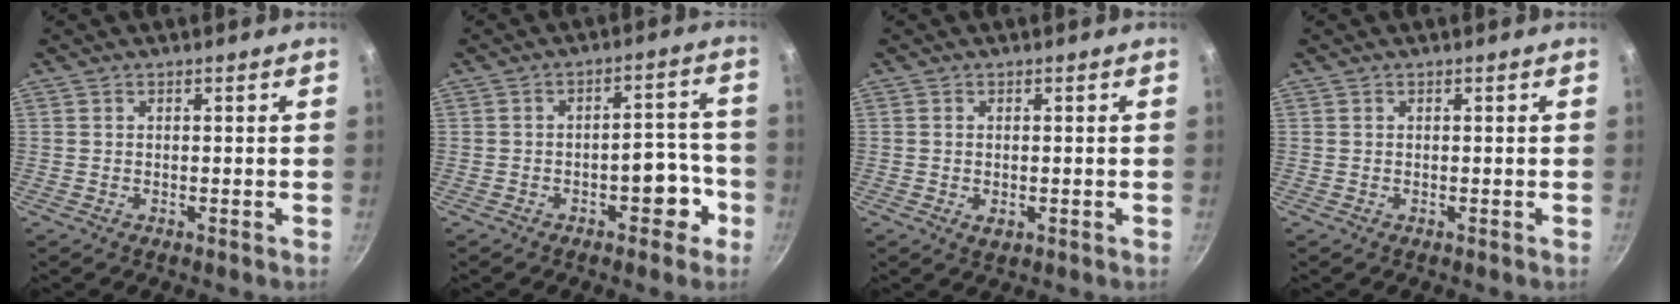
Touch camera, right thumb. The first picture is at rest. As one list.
[{"total": 7.0, "force": [-3.2, 3.8, 4.9], "torque": [-0.024, 0.048, -0.034]}, {"total": 2.0, "force": [-0.4, 1.2, 1.5], "torque": [-0.025, -0.005, -0.004]}, {"total": 0.0}]